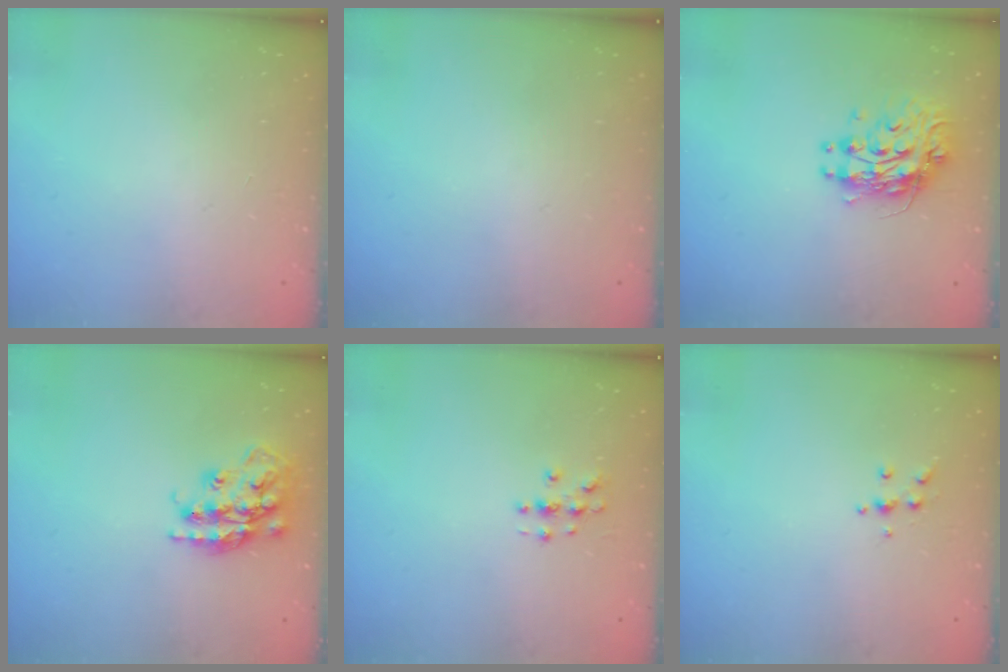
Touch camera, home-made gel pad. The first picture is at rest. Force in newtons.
{"total": 0.0}
{"total": 10.7, "press": 10.7, "slide": 0.9}
{"total": 17.3, "press": 17.3, "slide": 1.0}
{"total": 2.8, "press": 2.8, "slide": 0.3}
{"total": 5.0, "press": 4.8, "slide": 1.0}